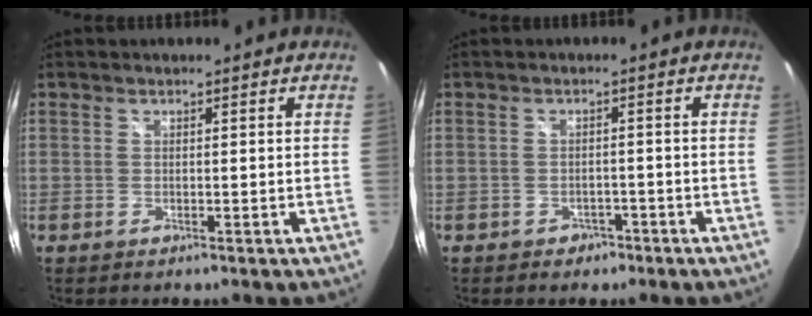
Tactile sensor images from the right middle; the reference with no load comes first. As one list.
[{"total": 2.8, "force": [-1.7, 2.1, 0.5], "torque": [-0.015, 0.002, -0.022]}]